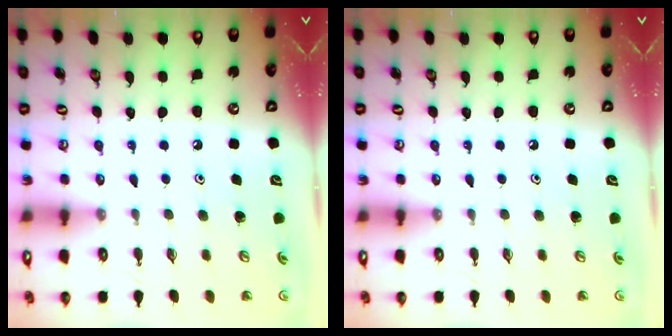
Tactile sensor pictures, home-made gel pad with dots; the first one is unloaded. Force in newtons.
{"total": 0.0}